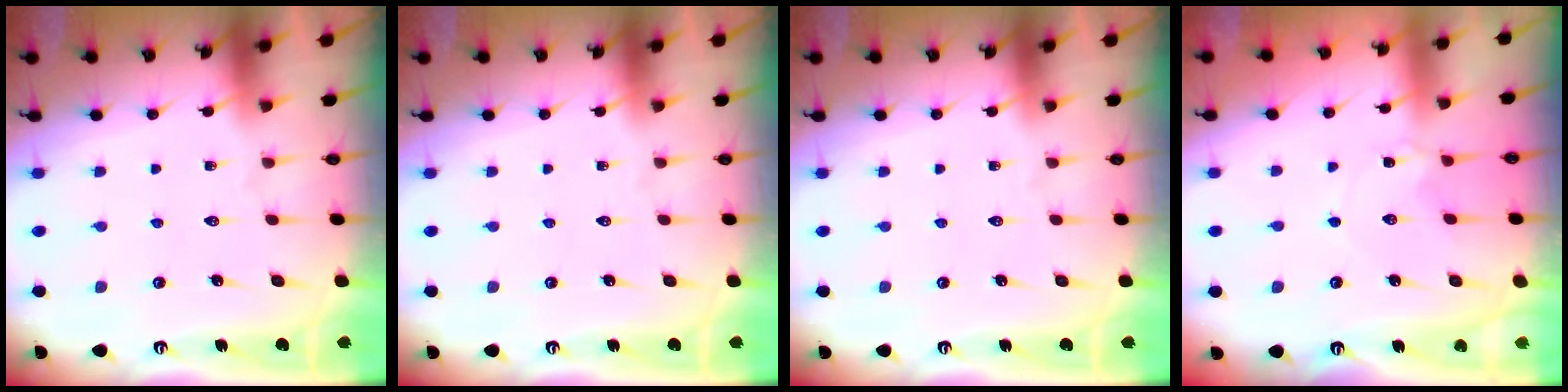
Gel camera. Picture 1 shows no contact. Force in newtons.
{"total": 0.0}
{"total": 0.0}
{"total": 2.9, "press": 2.9, "slide": 0.5}